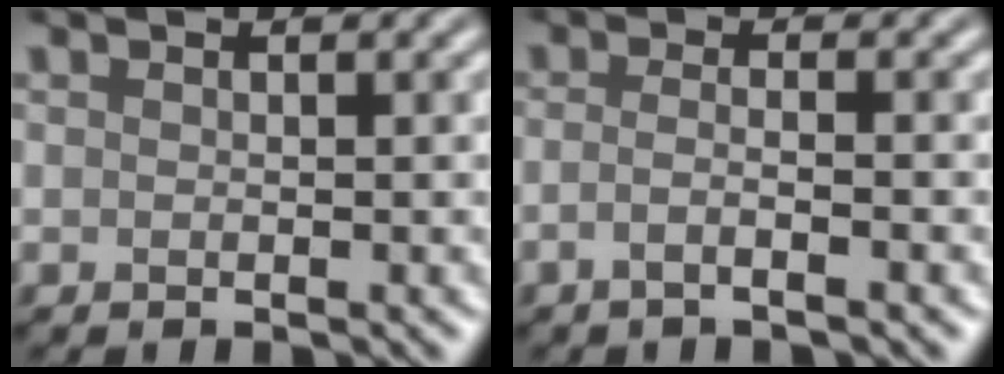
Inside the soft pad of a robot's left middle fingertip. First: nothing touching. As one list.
[{"total": 2.2, "force": [-1.0, 0.6, 1.8], "torque": [-0.024, -0.003, -0.029]}]